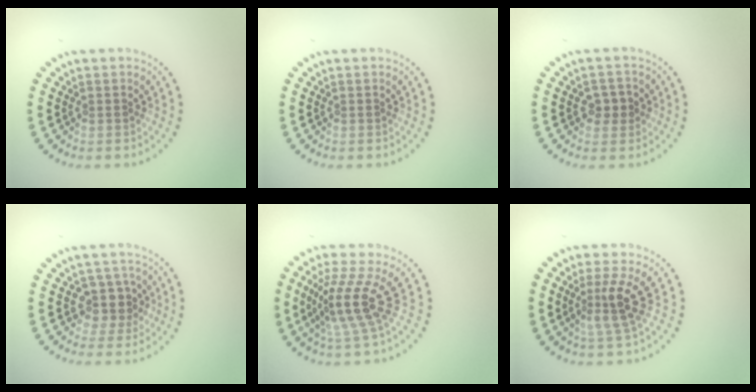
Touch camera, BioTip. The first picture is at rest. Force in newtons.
{"total": 0.0}
{"total": 1.9, "press": 1.8, "slide": 0.4}
{"total": 2.8, "press": 2.4, "slide": 1.5}
{"total": 4.4, "press": 3.1, "slide": 3.1}
{"total": 3.1, "press": 2.2, "slide": 2.2}